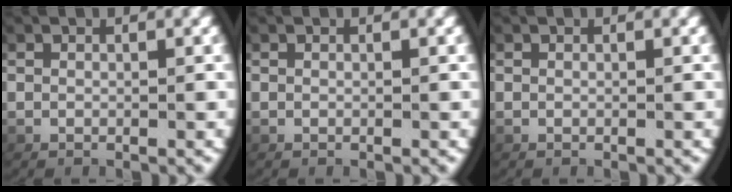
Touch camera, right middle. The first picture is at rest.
{"total": 0.0}
{"total": 0.0}